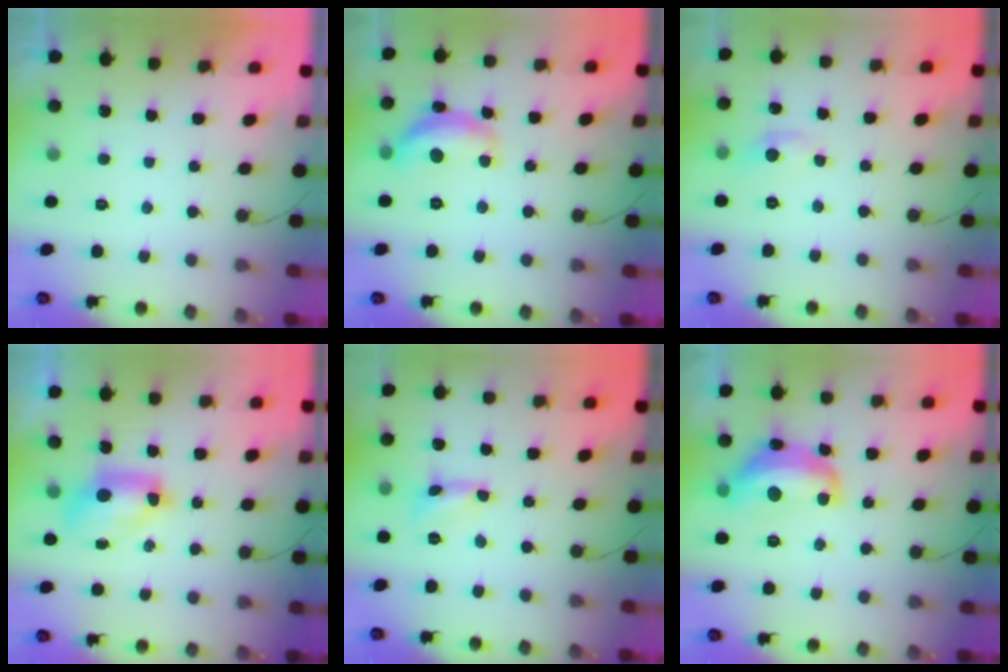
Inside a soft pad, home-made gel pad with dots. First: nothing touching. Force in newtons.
{"total": 12.3, "press": 12.3, "slide": 0.9}
{"total": 3.0, "press": 3.0, "slide": 0.4}
{"total": 9.4, "press": 9.4, "slide": 1.2}
{"total": 1.6, "press": 1.6, "slide": 0.1}
{"total": 14.0, "press": 13.9, "slide": 1.0}